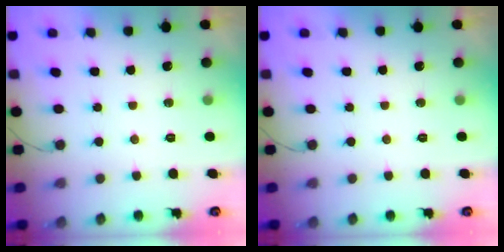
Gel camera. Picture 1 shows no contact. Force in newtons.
{"total": 0.0}